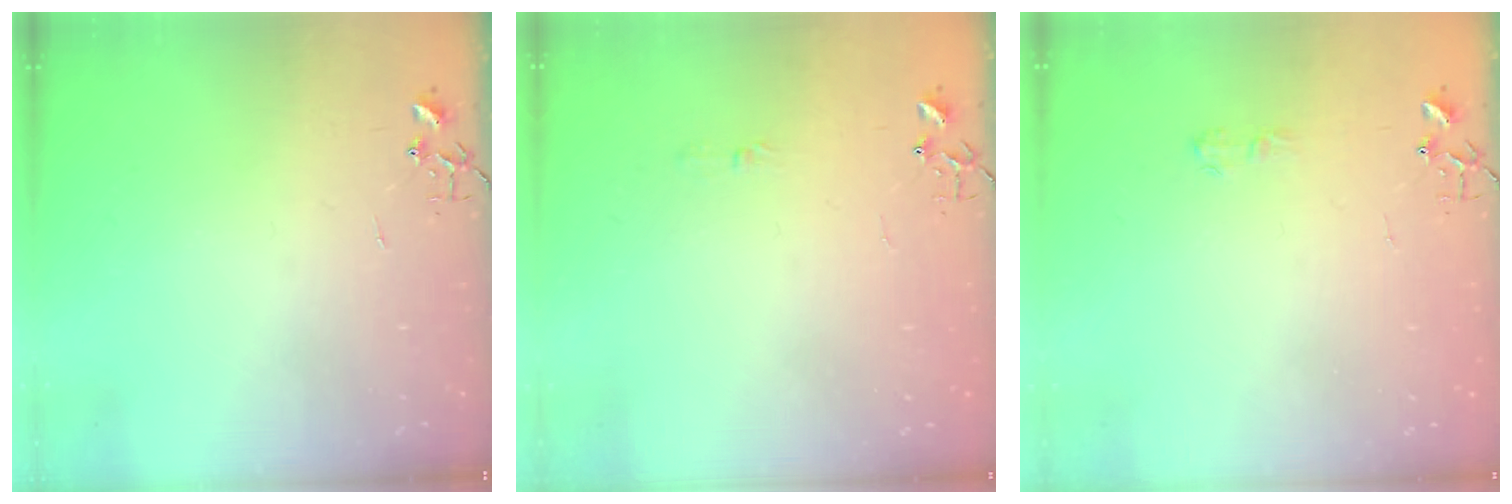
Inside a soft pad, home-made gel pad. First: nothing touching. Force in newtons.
{"total": 3.3, "press": 3.2, "slide": 0.4}
{"total": 4.2, "press": 4.2, "slide": 0.5}